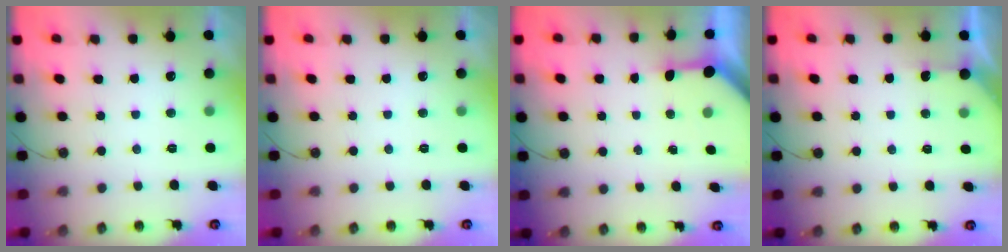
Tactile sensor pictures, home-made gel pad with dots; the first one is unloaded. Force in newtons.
{"total": 0.0}
{"total": 3.4, "press": 3.4, "slide": 0.3}
{"total": 2.5, "press": 2.5, "slide": 0.2}